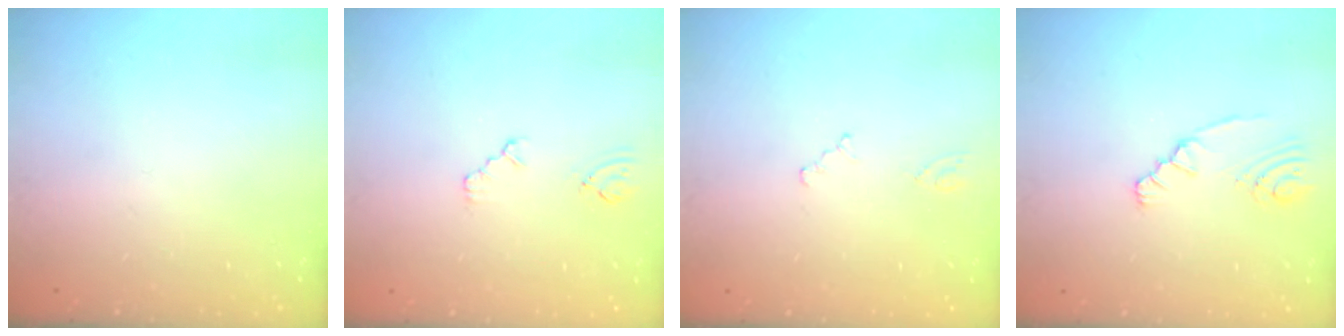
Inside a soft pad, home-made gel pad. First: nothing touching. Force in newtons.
{"total": 2.3, "press": 2.3, "slide": 0.4}
{"total": 0.0}
{"total": 3.2, "press": 3.0, "slide": 1.2}